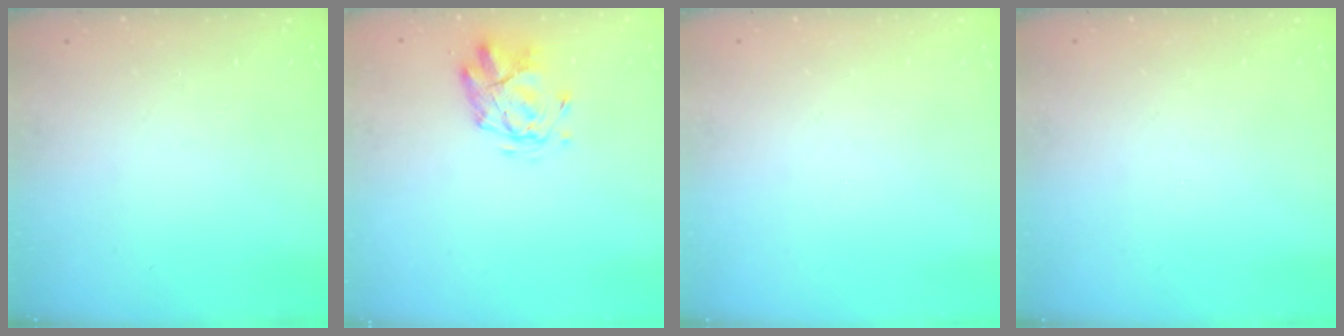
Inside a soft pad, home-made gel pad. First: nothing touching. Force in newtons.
{"total": 2.8, "press": 2.5, "slide": 1.2}
{"total": 0.0}
{"total": 0.0}